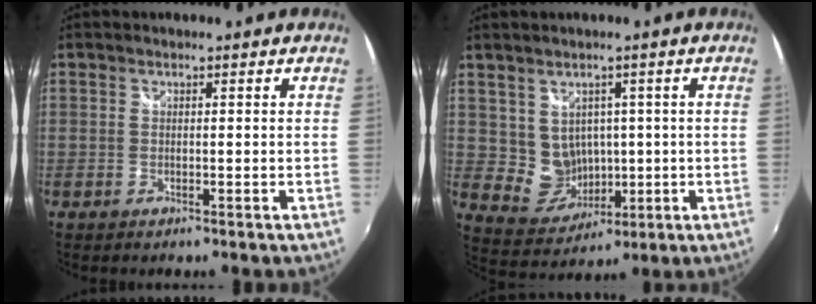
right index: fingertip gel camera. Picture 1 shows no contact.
{"total": 7.1, "force": [1.0, 6.6, 2.4], "torque": [-0.053, 0.000, 0.039]}